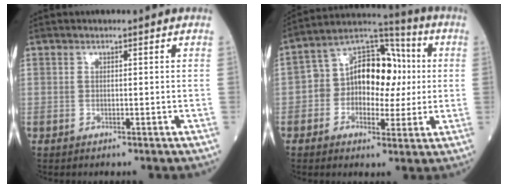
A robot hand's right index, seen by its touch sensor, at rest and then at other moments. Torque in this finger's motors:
{"motor_torque": [0.42, -0.05, 0.31, 0.09]}